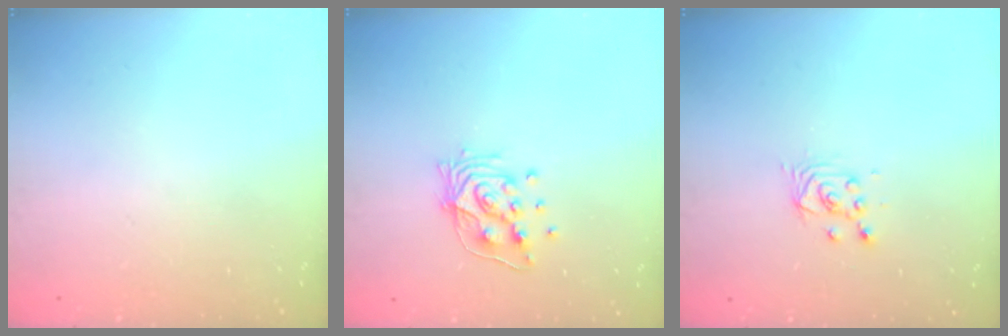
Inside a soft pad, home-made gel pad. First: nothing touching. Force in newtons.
{"total": 10.7, "press": 10.5, "slide": 1.7}
{"total": 2.5, "press": 2.5, "slide": 0.1}